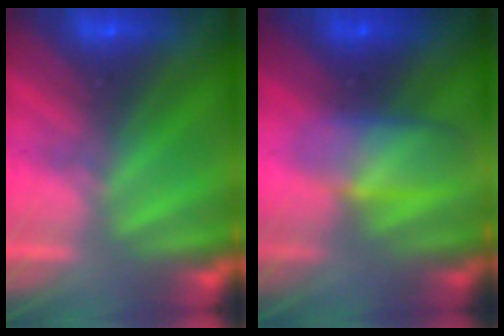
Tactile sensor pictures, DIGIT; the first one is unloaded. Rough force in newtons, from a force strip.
{"total": 2.8}